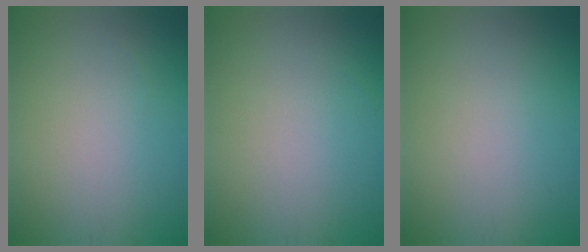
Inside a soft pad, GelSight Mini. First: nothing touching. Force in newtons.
{"total": 0.0}
{"total": 0.0}